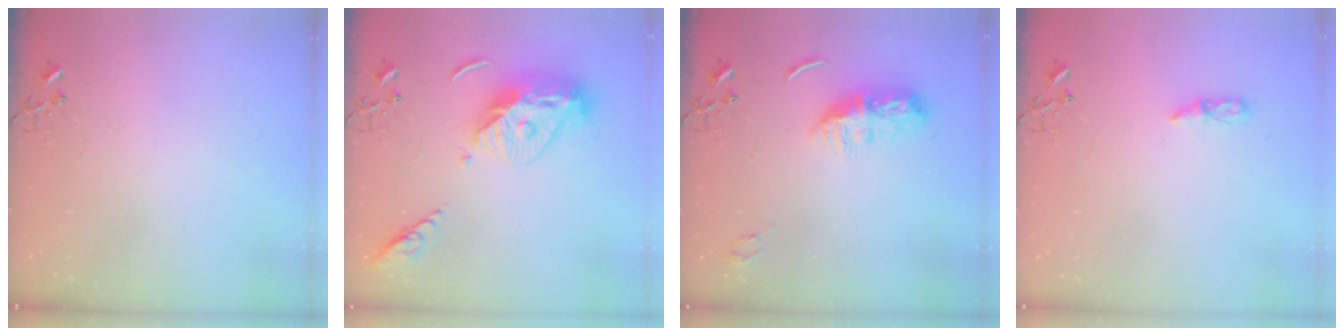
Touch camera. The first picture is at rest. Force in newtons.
{"total": 15.9, "press": 15.8, "slide": 1.5}
{"total": 9.4, "press": 9.4, "slide": 0.4}
{"total": 5.0, "press": 4.9, "slide": 0.5}